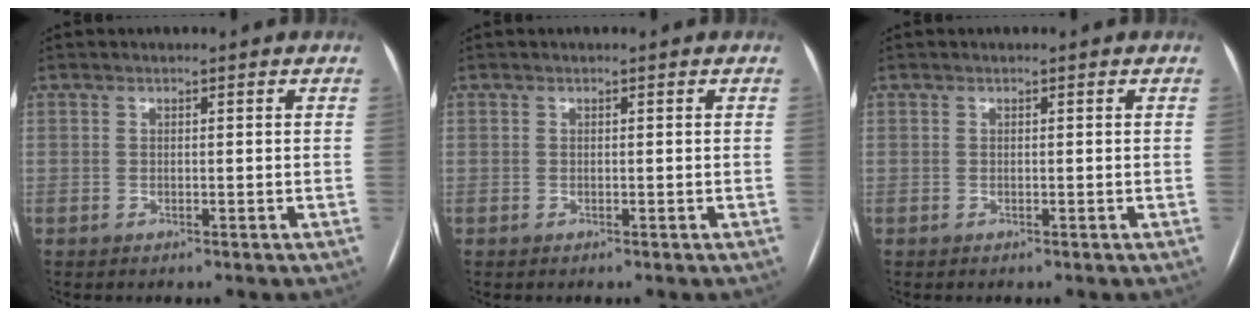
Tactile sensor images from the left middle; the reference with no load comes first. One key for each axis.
{"total": 0.0}
{"total": 0.0}